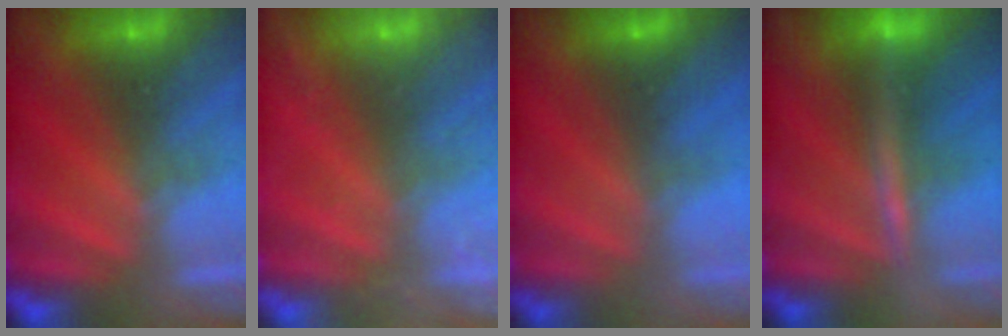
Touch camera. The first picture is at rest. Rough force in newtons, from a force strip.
{"total": 2.6}
{"total": 4.7}
{"total": 2.5}